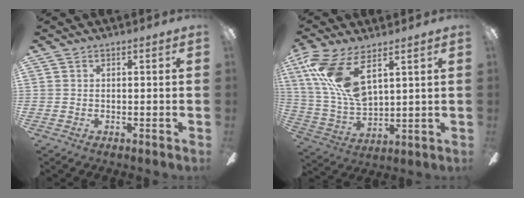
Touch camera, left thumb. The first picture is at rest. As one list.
[{"total": 15.7, "force": [7.7, 6.6, 12.0], "torque": [-0.266, -0.028, 0.140]}]